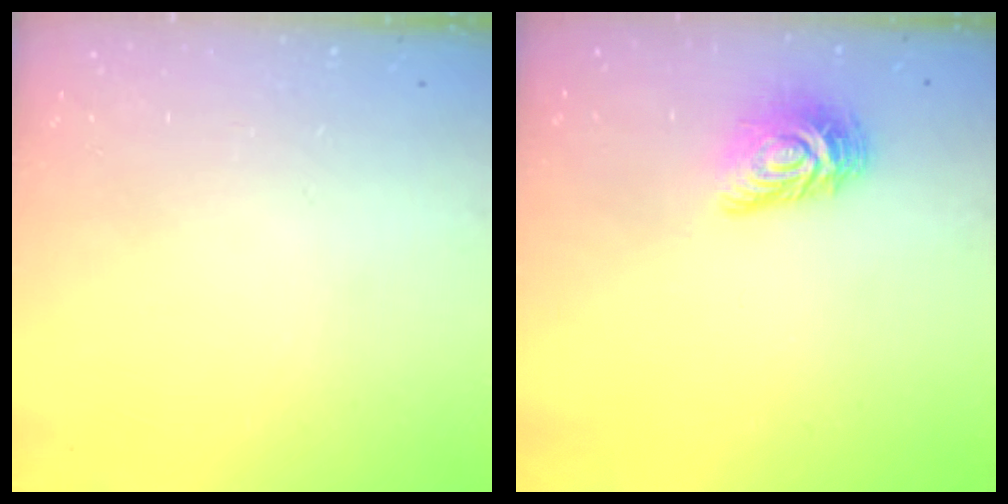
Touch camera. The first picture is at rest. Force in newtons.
{"total": 8.5, "press": 8.5, "slide": 0.5}